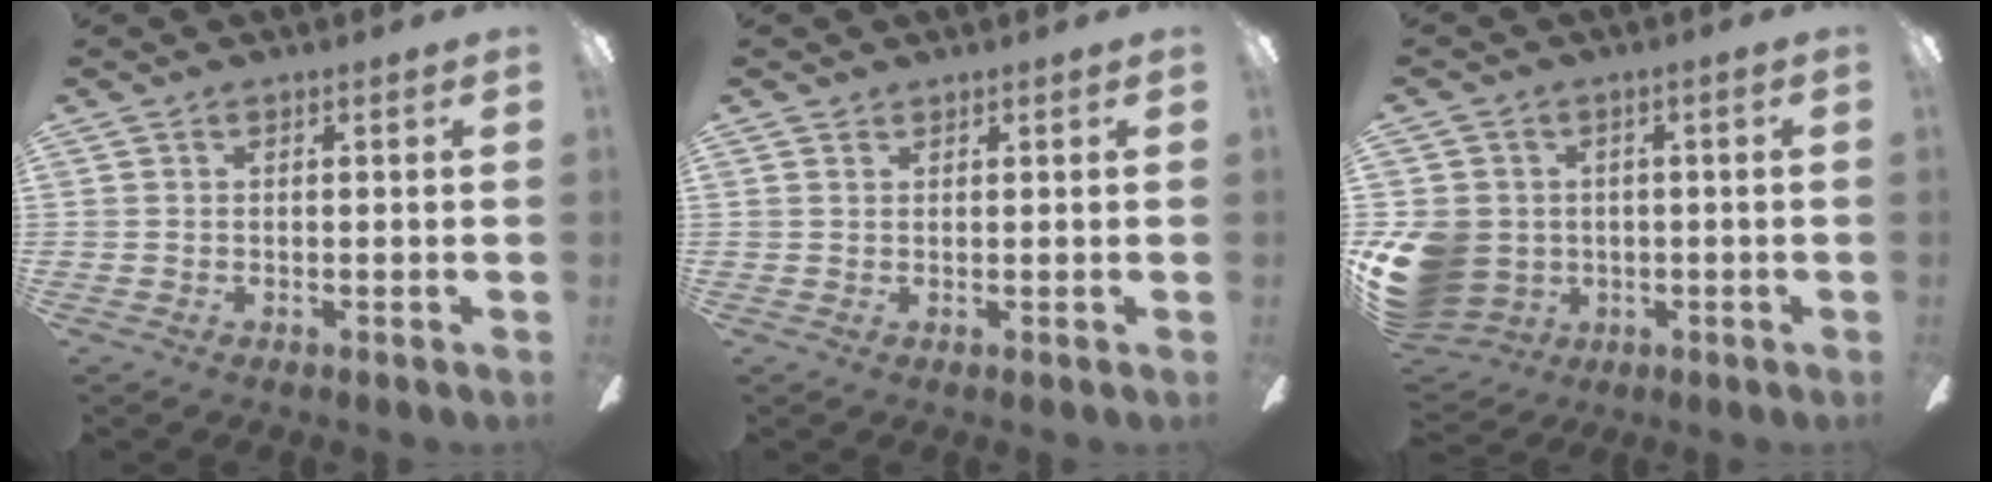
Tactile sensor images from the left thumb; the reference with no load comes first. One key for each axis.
{"total": 1.0, "fx": 0.7, "fy": 0.7, "fz": 0.1, "tx": -0.003, "ty": 0.002, "tz": 0.014}
{"total": 12.6, "fx": -1.8, "fy": 11.1, "fz": 5.6, "tx": -0.144, "ty": 0.012, "tz": -0.028}